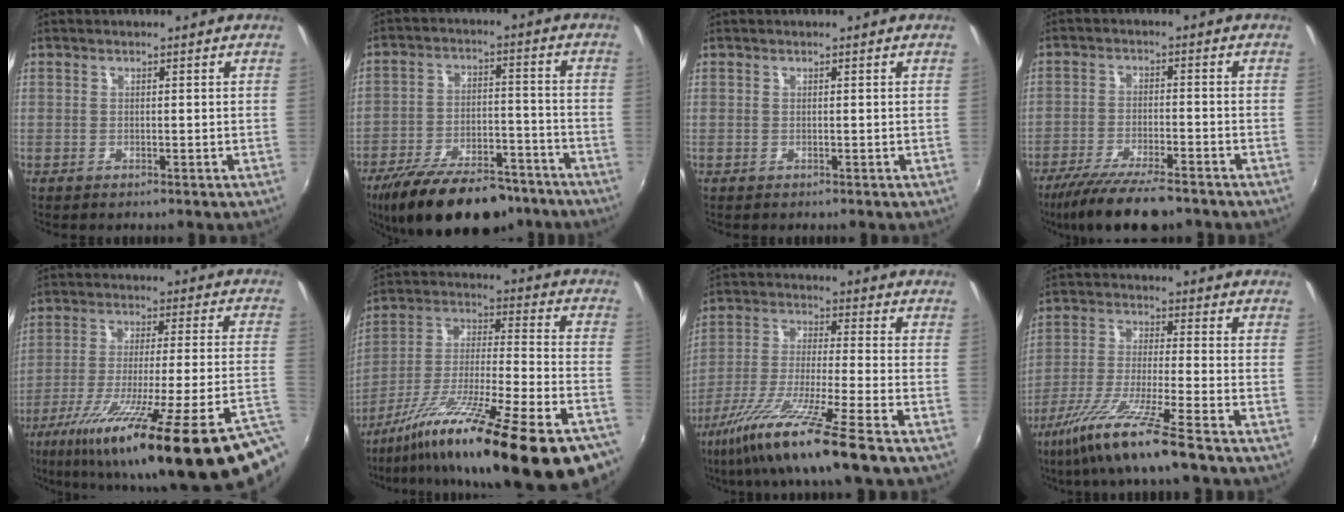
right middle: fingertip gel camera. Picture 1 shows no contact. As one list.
[{"total": 21.9, "force": [-16.8, 8.4, 11.2], "torque": [-0.213, -0.014, -0.248]}, {"total": 0.0}, {"total": 12.9, "force": [-10.4, 2.5, 7.1], "torque": [-0.152, -0.029, -0.174]}, {"total": 30.4, "force": [-19.4, 2.1, 23.4], "torque": [-0.343, -0.092, -0.286]}, {"total": 30.8, "force": [-22.2, 3.7, 21.0], "torque": [-0.326, -0.069, -0.345]}, {"total": 15.2, "force": [-10.4, -0.4, 11.1], "torque": [-0.224, -0.037, -0.187]}, {"total": 12.9, "force": [-9.2, -0.6, 9.0], "torque": [-0.182, -0.028, -0.167]}]